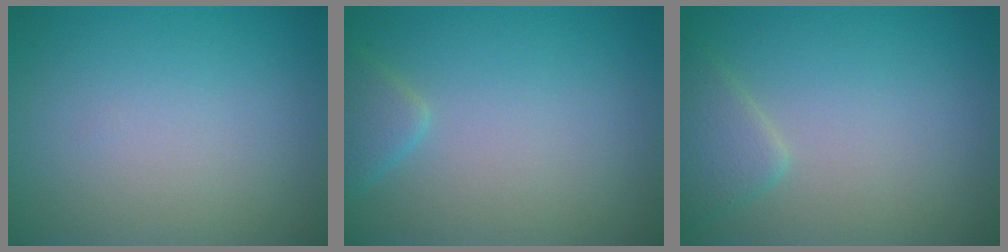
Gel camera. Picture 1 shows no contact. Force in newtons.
{"total": 1.8, "press": 1.8, "slide": 0.1}
{"total": 2.3, "press": 2.3, "slide": 0.1}